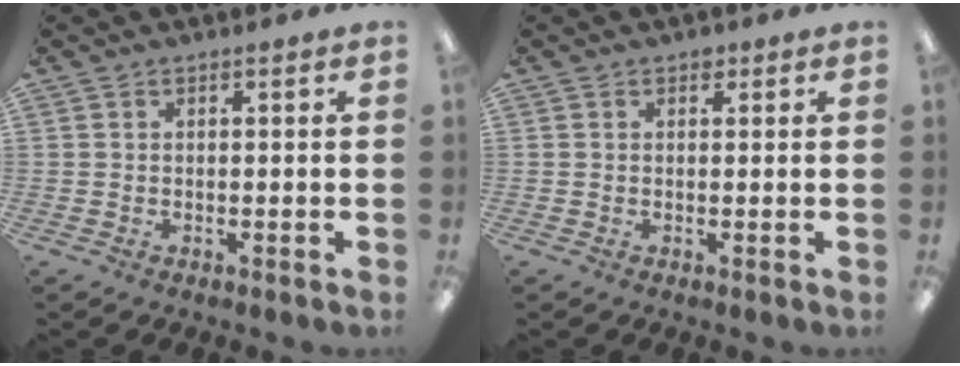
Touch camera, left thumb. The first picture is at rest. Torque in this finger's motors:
{"motor_torque": [0.09, -0.03, 0.25, -0.09, 0.02]}